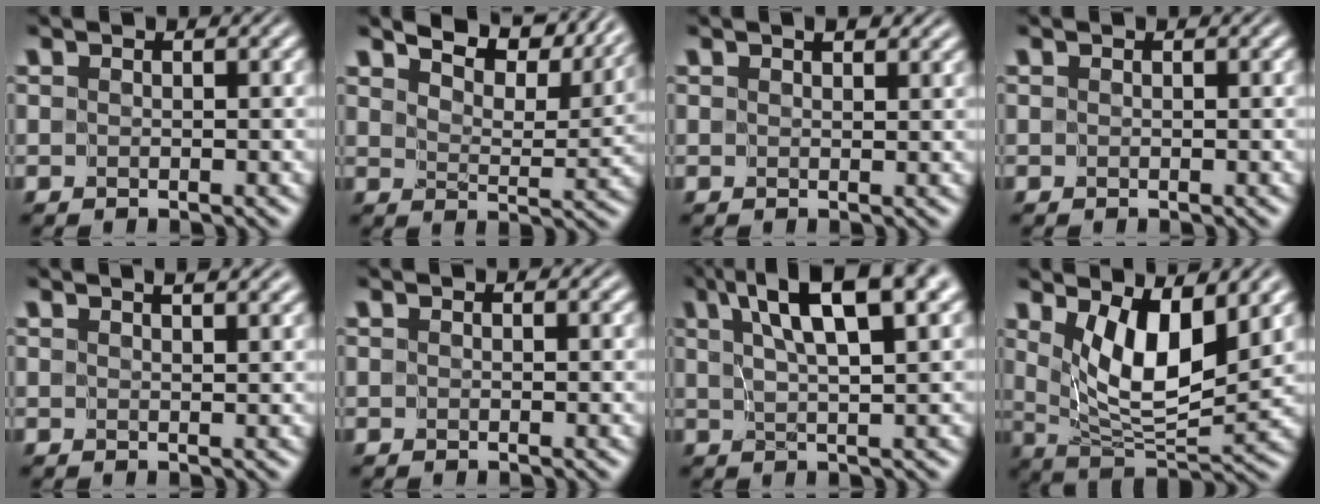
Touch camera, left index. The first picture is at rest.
{"total": 9.3, "force": [7.8, 2.6, 4.2], "torque": [-0.064, 0.011, 0.093]}
{"total": 1.6, "force": [1.0, 0.7, 1.0], "torque": [-0.010, 0.003, 0.017]}
{"total": 0.0}
{"total": 3.8, "force": [2.8, 1.4, 2.2], "torque": [-0.009, 0.025, 0.014]}
{"total": 0.8, "force": [0.6, 0.4, 0.3], "torque": [0.000, 0.002, 0.009]}
{"total": 8.1, "force": [4.0, 2.0, 6.7], "torque": [-0.096, 0.021, 0.062]}
{"total": 7.7, "force": [2.6, 2.8, 6.6], "torque": [-0.122, -0.018, 0.053]}